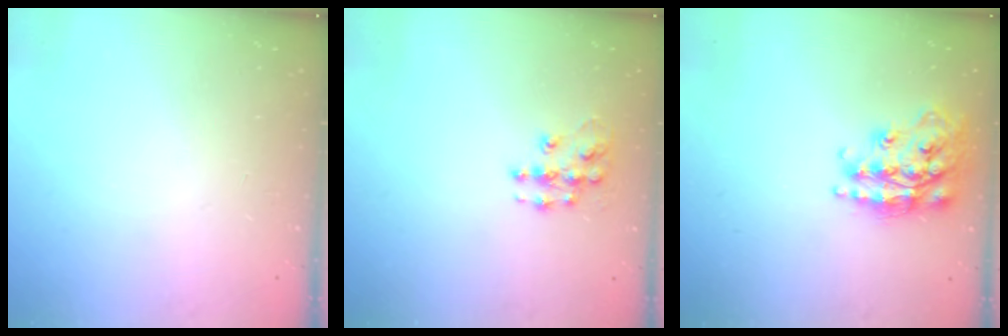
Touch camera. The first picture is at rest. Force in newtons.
{"total": 9.2, "press": 9.2, "slide": 0.5}
{"total": 17.9, "press": 17.8, "slide": 1.3}